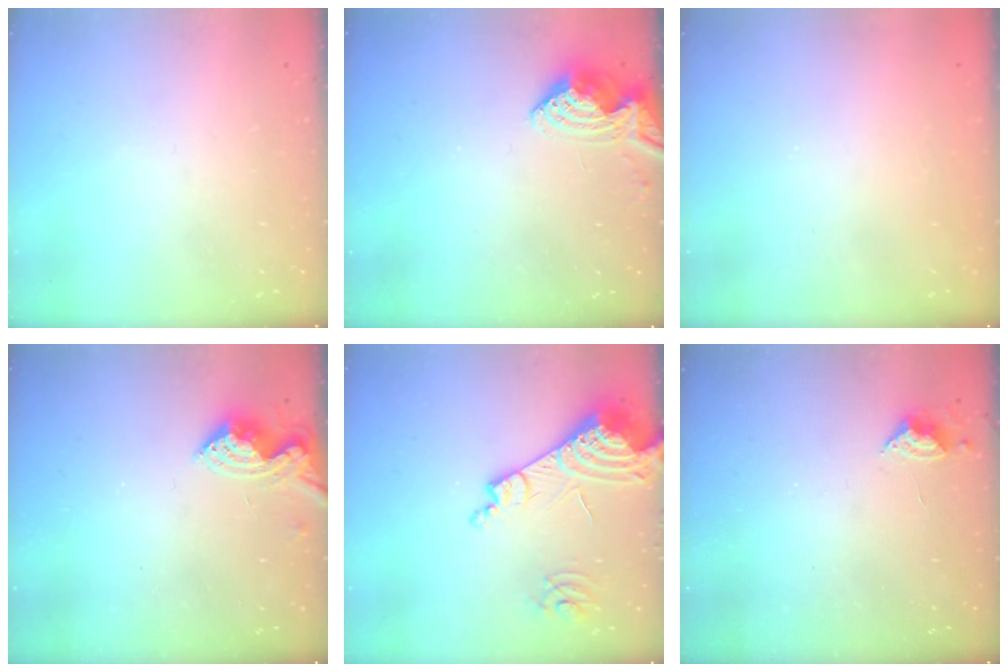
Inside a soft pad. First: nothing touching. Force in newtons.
{"total": 9.1, "press": 9.1, "slide": 0.5}
{"total": 1.2, "press": 1.2, "slide": 0.1}
{"total": 7.6, "press": 7.6, "slide": 0.3}
{"total": 17.4, "press": 17.3, "slide": 2.4}
{"total": 4.9, "press": 4.9, "slide": 0.5}